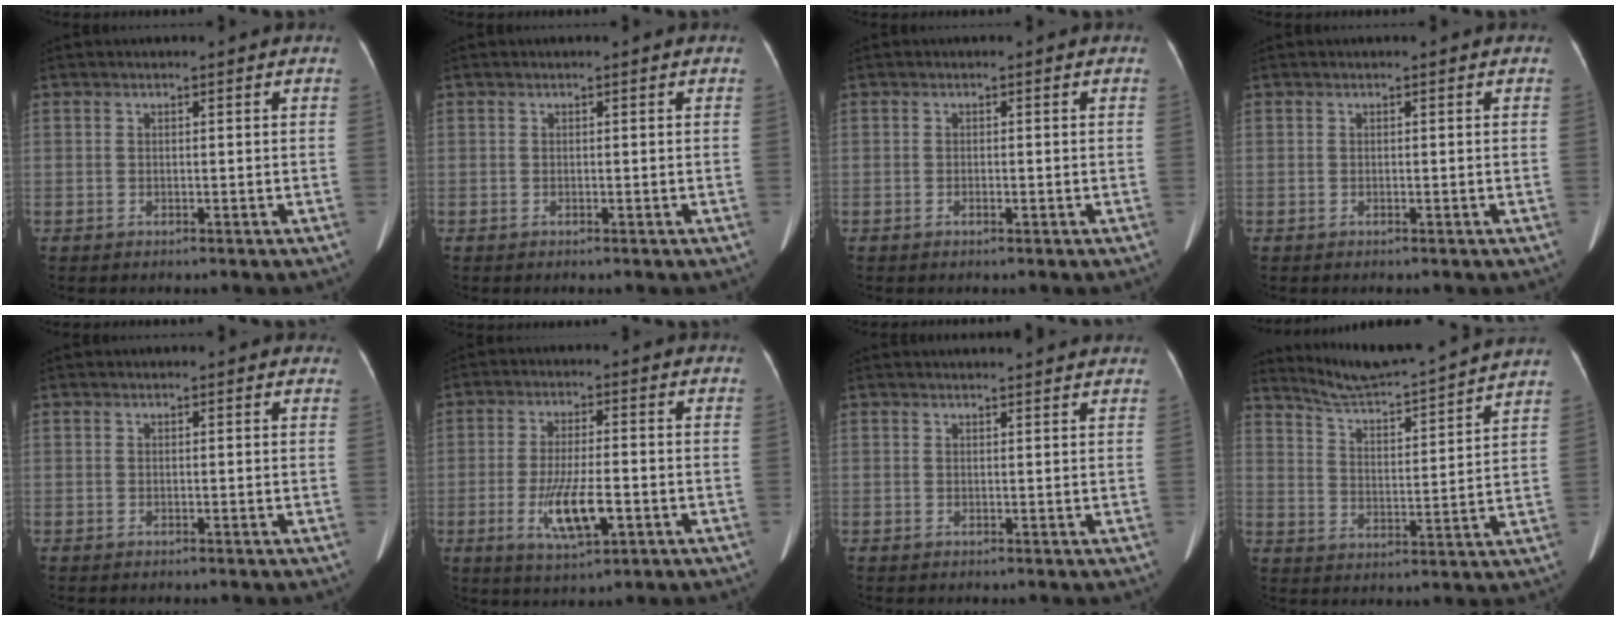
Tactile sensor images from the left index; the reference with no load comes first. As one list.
[{"total": 0.0}, {"total": 0.6, "force": [-0.4, 0.1, 0.4], "torque": [-0.012, -0.001, -0.005]}, {"total": 0.0}, {"total": 1.5, "force": [1.3, 0.7, 0.4], "torque": [0.000, 0.010, 0.007]}, {"total": 8.2, "force": [-2.6, 1.9, 7.5], "torque": [-0.146, -0.013, -0.041]}, {"total": 6.8, "force": [6.6, 0.4, 1.8], "torque": [-0.019, 0.025, 0.067]}, {"total": 15.0, "force": [14.3, -1.1, 4.4], "torque": [-0.083, -0.010, 0.213]}]